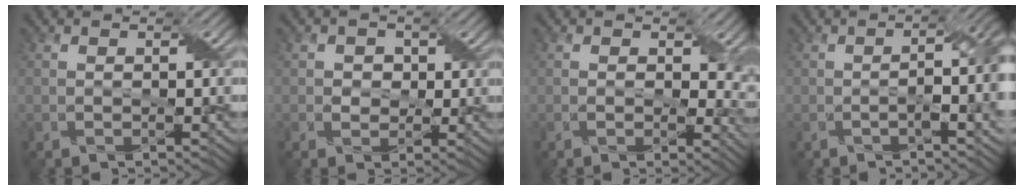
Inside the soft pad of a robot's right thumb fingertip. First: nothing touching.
{"total": 2.3, "force": [0.5, 2.1, 0.8], "torque": [-0.021, 0.001, -0.002]}
{"total": 6.1, "force": [0.7, 4.1, 4.5], "torque": [-0.058, -0.017, 0.016]}
{"total": 7.2, "force": [-1.5, 2.4, 6.7], "torque": [-0.104, -0.005, -0.025]}